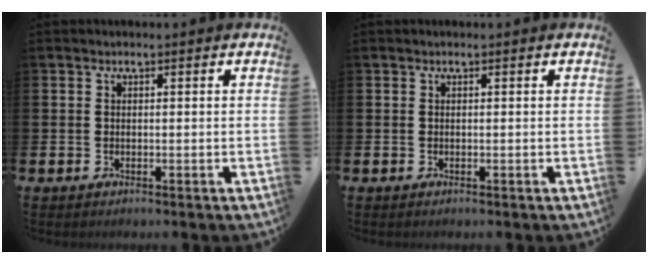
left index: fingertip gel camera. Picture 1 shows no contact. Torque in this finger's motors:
{"motor_torque": [0.00, 0.00, 0.00, 0.00]}